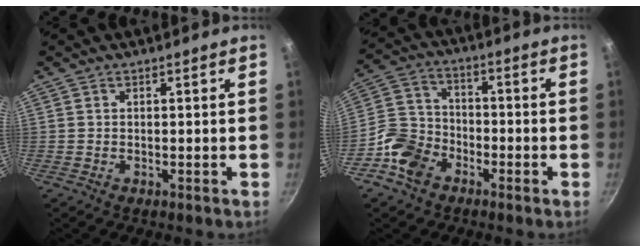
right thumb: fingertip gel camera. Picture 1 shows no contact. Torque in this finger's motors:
{"motor_torque": [2.38, 1.81, 0.00, -0.09, 0.15]}